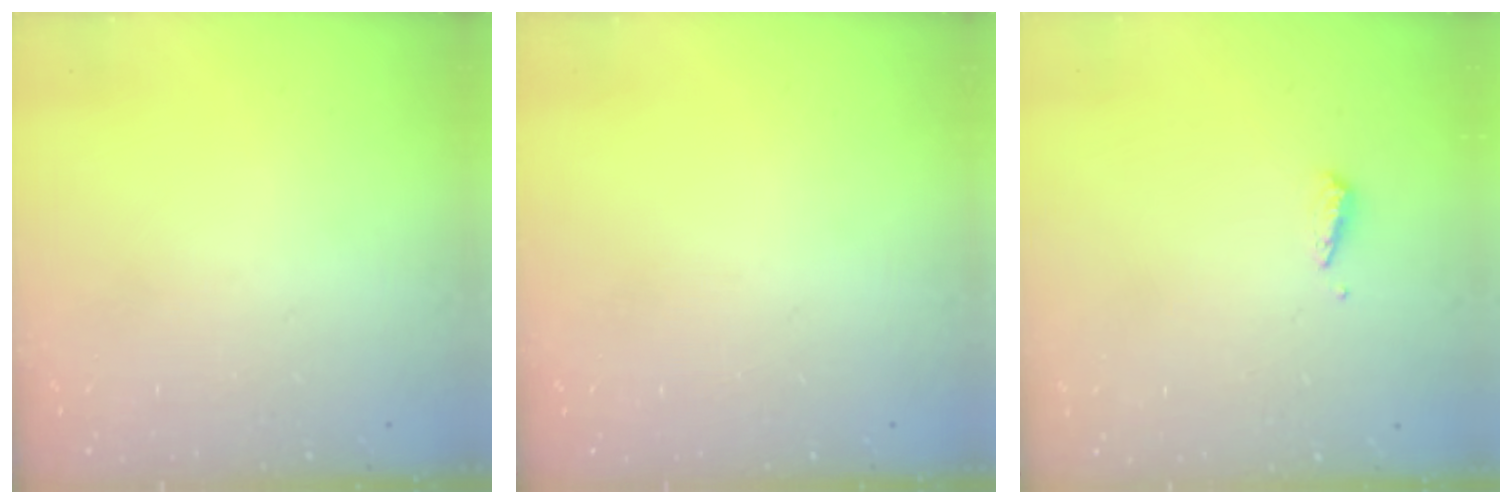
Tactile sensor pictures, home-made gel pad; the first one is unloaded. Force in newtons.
{"total": 0.0}
{"total": 2.9, "press": 2.9, "slide": 0.4}